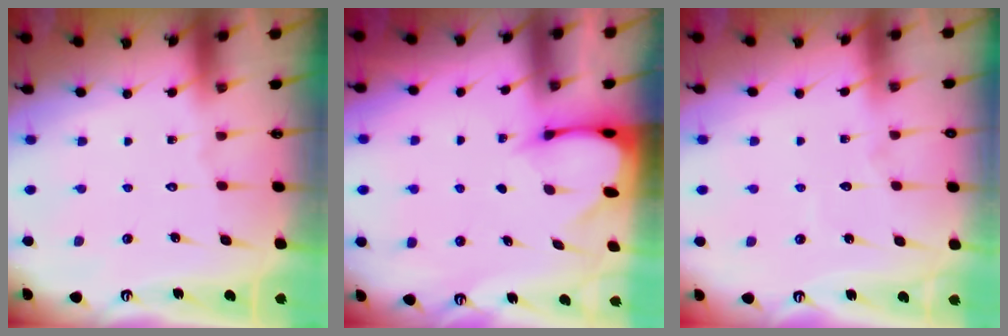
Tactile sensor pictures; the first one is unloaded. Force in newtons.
{"total": 2.4, "press": 2.3, "slide": 0.3}
{"total": 4.3, "press": 4.3, "slide": 0.3}